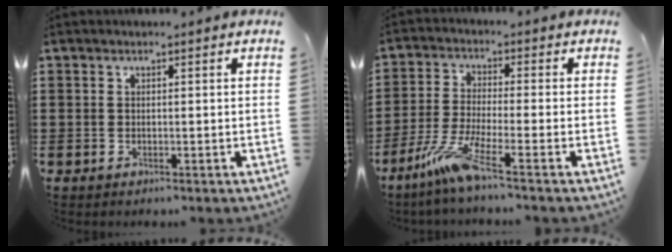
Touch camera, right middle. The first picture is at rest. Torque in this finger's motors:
{"motor_torque": [1.80, -0.34, 0.72, 0.16]}